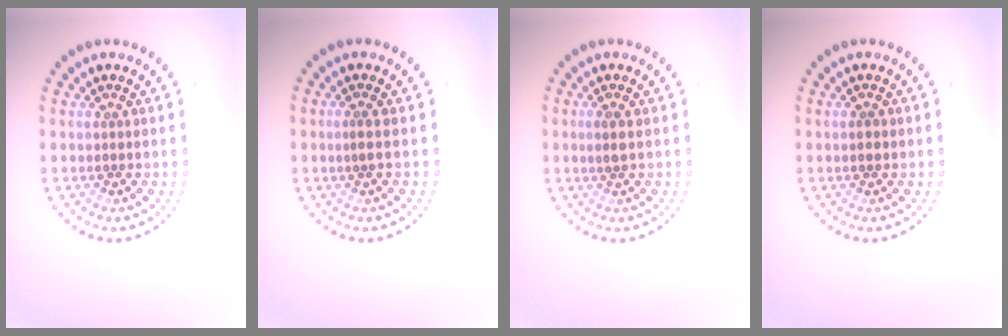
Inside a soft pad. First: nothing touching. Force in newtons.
{"total": 0.8, "press": 0.5, "slide": 0.6}
{"total": 1.3, "press": 1.2, "slide": 0.5}
{"total": 1.0, "press": 0.9, "slide": 0.2}